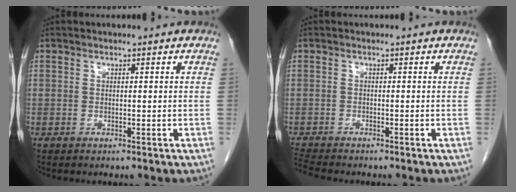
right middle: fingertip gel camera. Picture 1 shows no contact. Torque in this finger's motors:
{"motor_torque": [0.36, -0.22, 0.00, 0.01]}